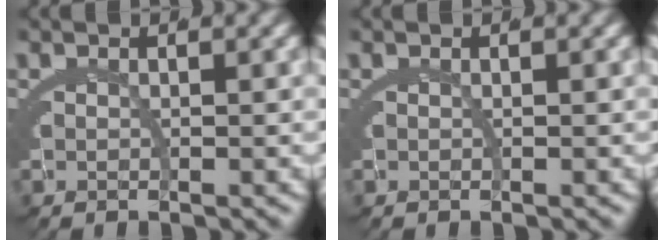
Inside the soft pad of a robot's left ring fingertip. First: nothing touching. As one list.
[{"total": 0.0}]